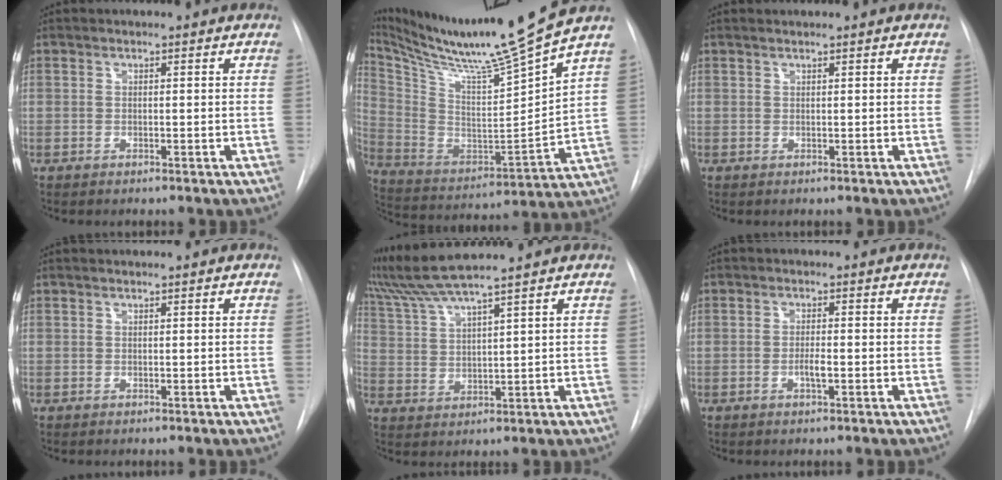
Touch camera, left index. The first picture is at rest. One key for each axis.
{"total": 21.6, "fx": 18.1, "fy": -2.2, "fz": 11.6, "tx": -0.215, "ty": -0.050, "tz": 0.309}
{"total": 0.8, "fx": 0.8, "fy": -0.2, "fz": 0.2, "tx": -0.008, "ty": 0.010, "tz": 0.019}
{"total": 0.0}
{"total": 7.7, "fx": 6.8, "fy": -2.2, "fz": 2.9, "tx": -0.070, "ty": 0.007, "tz": 0.138}
{"total": 1.7, "fx": -0.6, "fy": 0.2, "fz": 1.6, "tx": -0.031, "ty": 0.000, "tz": -0.011}